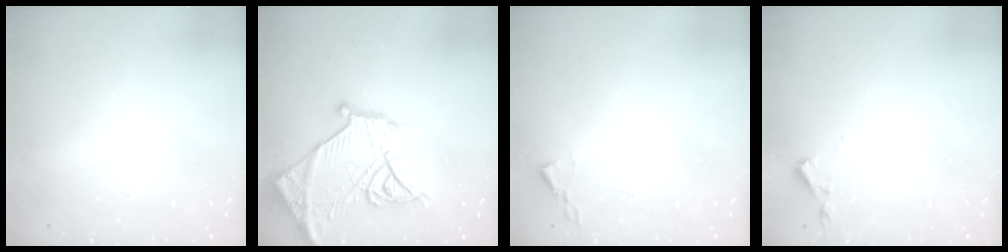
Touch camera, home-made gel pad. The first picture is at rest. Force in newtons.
{"total": 21.2, "press": 21.1, "slide": 1.9}
{"total": 1.9, "press": 1.8, "slide": 0.3}
{"total": 2.9, "press": 2.9, "slide": 0.5}